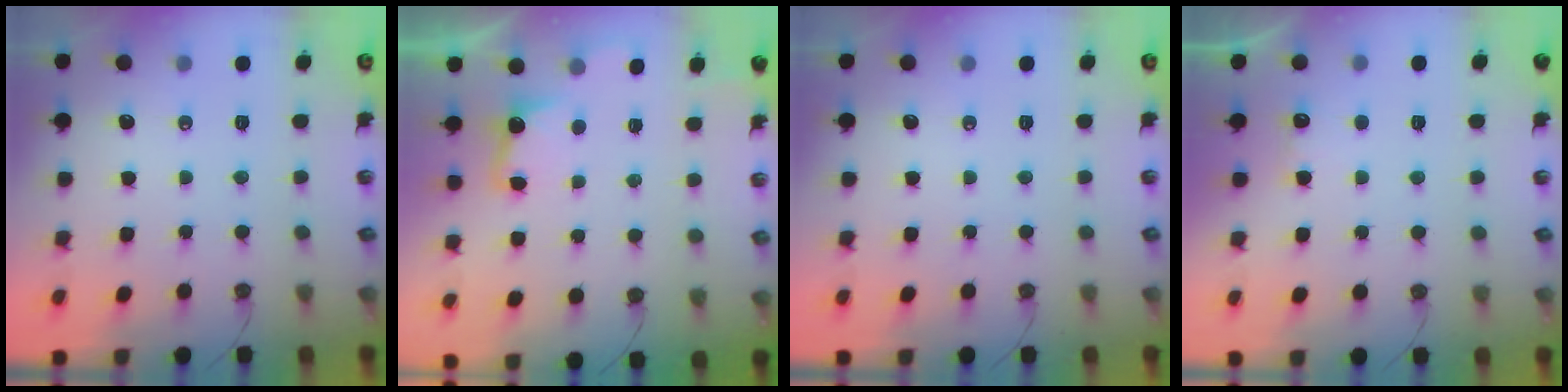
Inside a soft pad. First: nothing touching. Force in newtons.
{"total": 2.9, "press": 2.7, "slide": 1.0}
{"total": 0.0}
{"total": 4.6, "press": 4.4, "slide": 1.3}